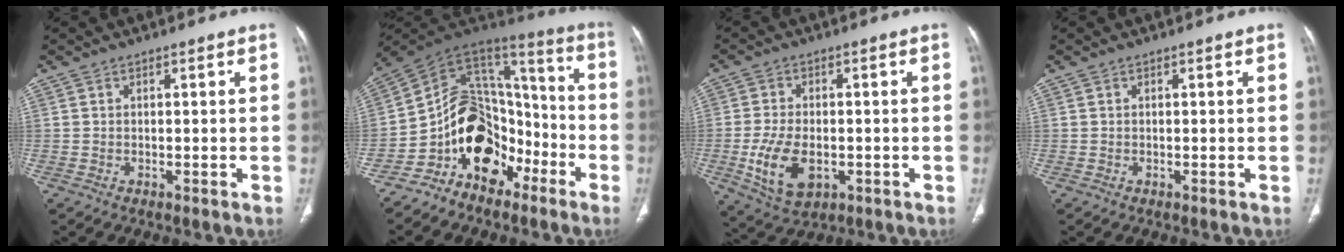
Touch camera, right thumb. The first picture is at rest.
{"total": 17.9, "force": [-9.2, 12.2, 9.4], "torque": [-0.106, 0.112, -0.167]}
{"total": 10.2, "force": [-2.5, 6.0, 7.8], "torque": [-0.147, -0.003, -0.032]}
{"total": 0.0}